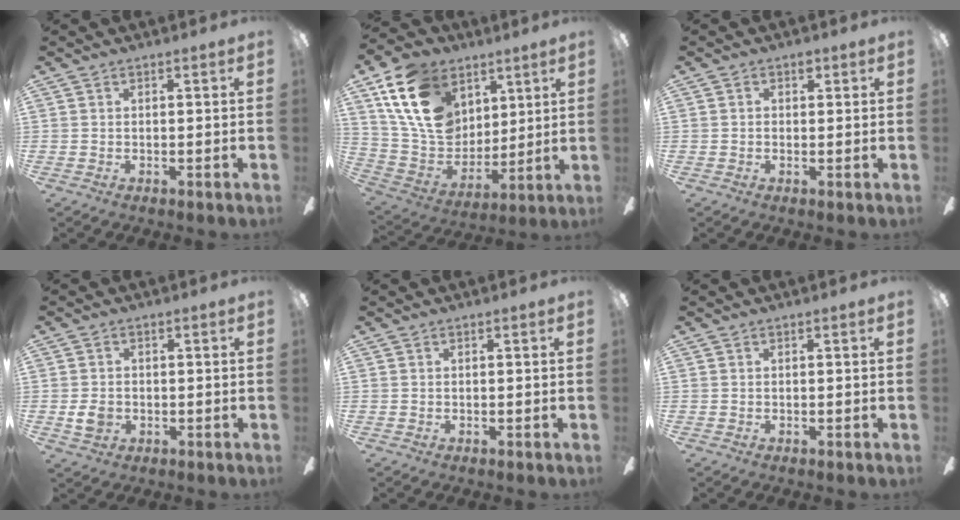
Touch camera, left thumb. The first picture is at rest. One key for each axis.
{"total": 21.0, "fx": 9.6, "fy": 15.1, "fz": 11.0, "tx": -0.227, "ty": -0.029, "tz": 0.181}
{"total": 1.8, "fx": 0.4, "fy": 1.4, "fz": 1.1, "tx": -0.007, "ty": 0.002, "tz": 0.002}
{"total": 4.4, "fx": -0.6, "fy": 3.6, "fz": 2.4, "tx": -0.039, "ty": 0.005, "tz": -0.010}
{"total": 0.0}
{"total": 0.0}